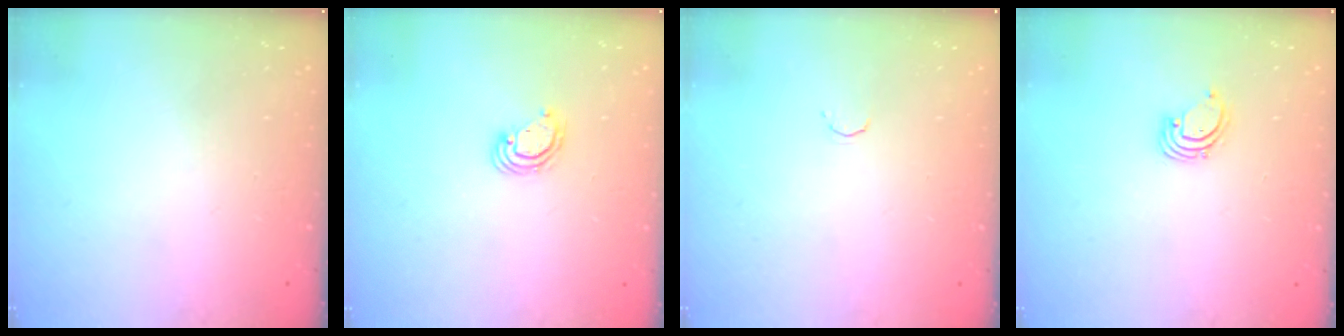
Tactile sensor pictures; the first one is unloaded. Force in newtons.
{"total": 3.7, "press": 3.7, "slide": 0.3}
{"total": 1.7, "press": 1.6, "slide": 0.5}
{"total": 1.4, "press": 1.4, "slide": 0.1}